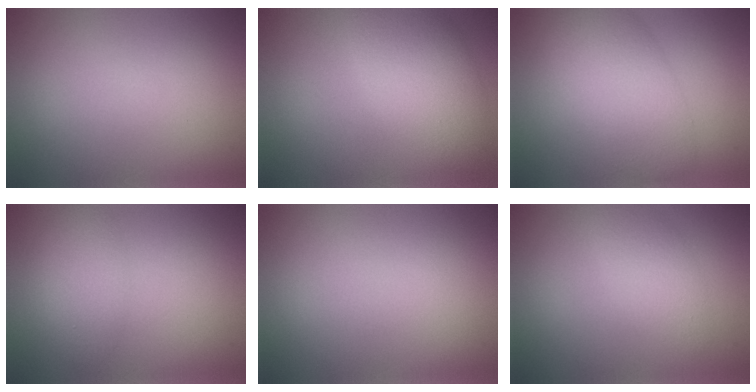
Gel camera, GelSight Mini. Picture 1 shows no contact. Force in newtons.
{"total": 6.1, "press": 6.1, "slide": 0.1}
{"total": 6.6, "press": 6.6, "slide": 0.3}
{"total": 2.6, "press": 2.6, "slide": 0.2}
{"total": 0.0}
{"total": 2.7, "press": 2.7, "slide": 0.1}